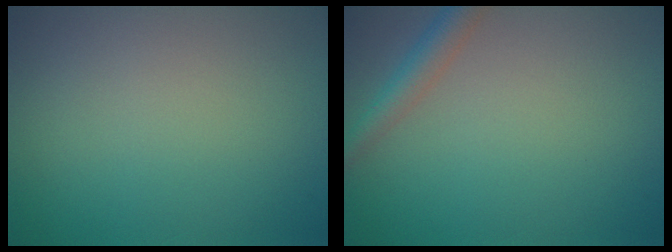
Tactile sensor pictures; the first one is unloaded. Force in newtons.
{"total": 2.3, "press": 2.3, "slide": 0.1}